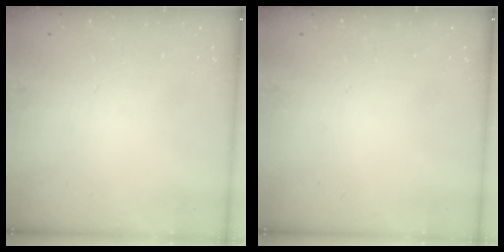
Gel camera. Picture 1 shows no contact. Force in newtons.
{"total": 0.0}